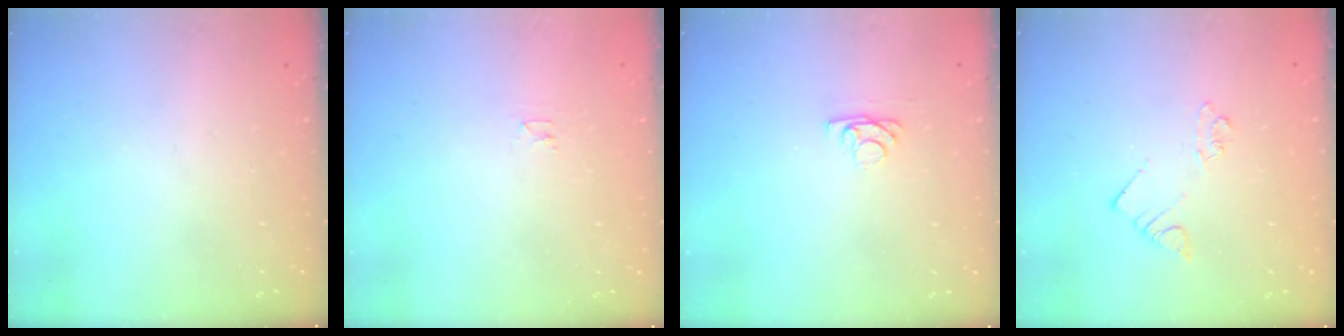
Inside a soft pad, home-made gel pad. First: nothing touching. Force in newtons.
{"total": 2.4, "press": 2.4, "slide": 0.3}
{"total": 3.0, "press": 3.0, "slide": 0.5}
{"total": 1.7, "press": 1.6, "slide": 0.2}